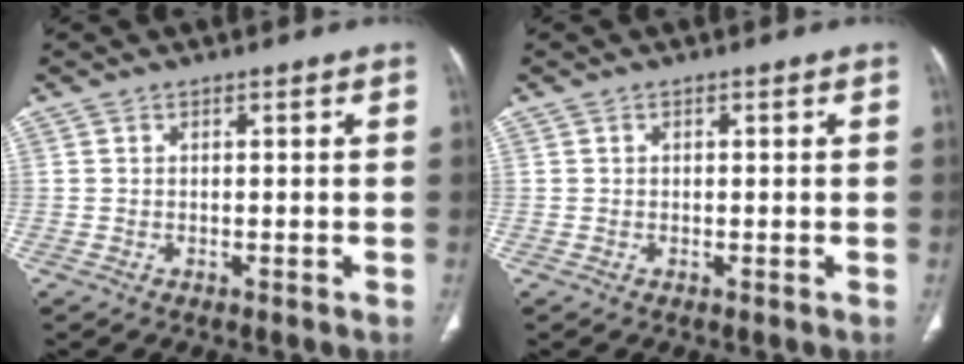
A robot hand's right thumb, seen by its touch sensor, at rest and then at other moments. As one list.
[{"total": 0.0}]